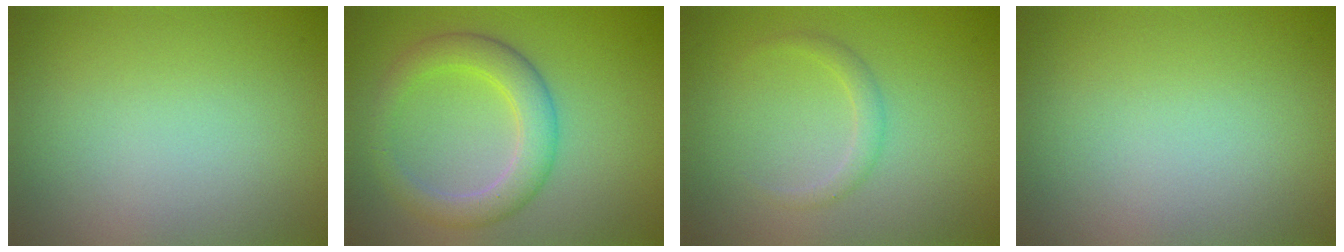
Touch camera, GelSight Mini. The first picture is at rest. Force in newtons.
{"total": 4.3, "press": 4.3, "slide": 0.2}
{"total": 1.3, "press": 1.3, "slide": 0.0}
{"total": 0.0}